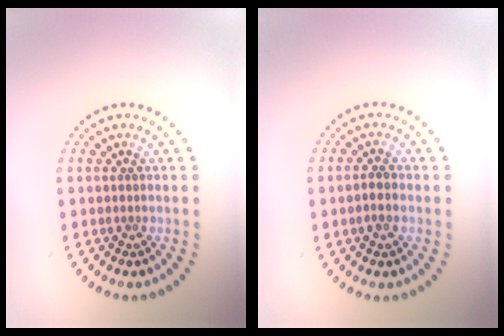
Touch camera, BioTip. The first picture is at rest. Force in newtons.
{"total": 1.0, "press": 0.9, "slide": 0.3}